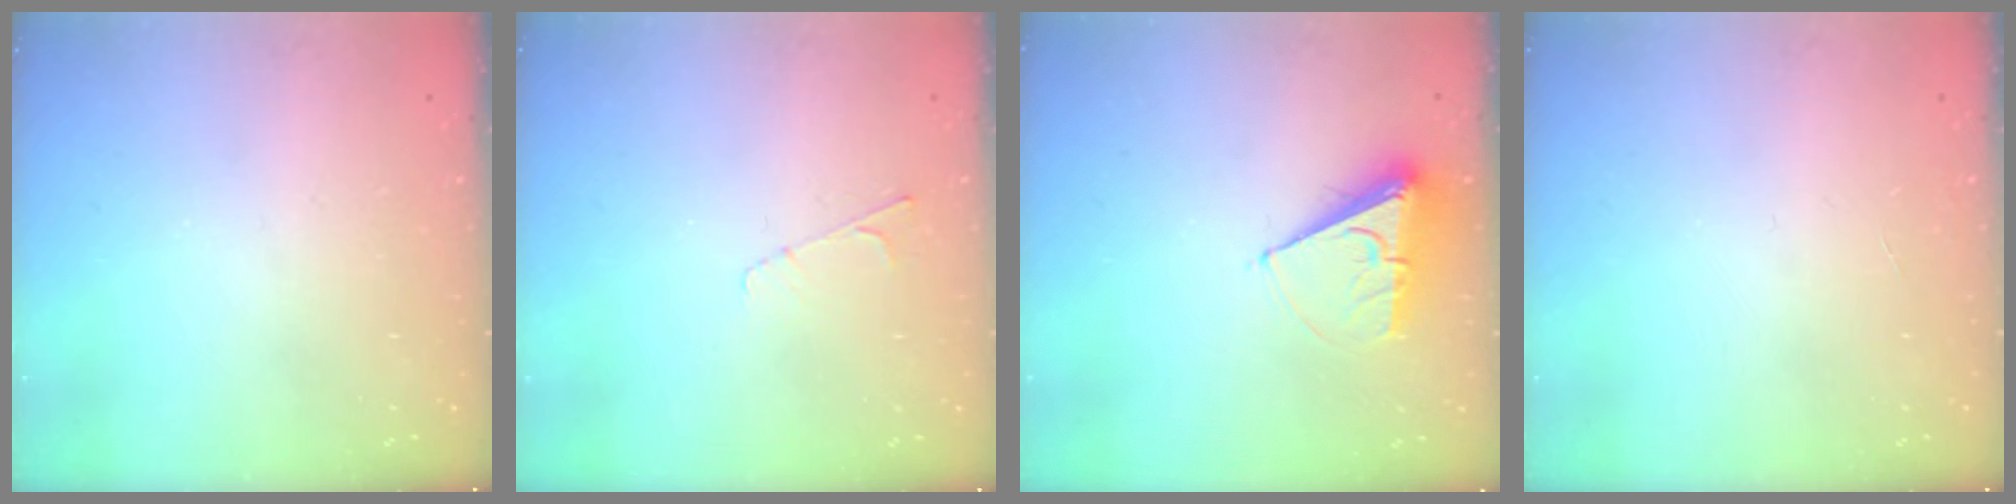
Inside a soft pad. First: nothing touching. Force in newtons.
{"total": 4.0, "press": 4.0, "slide": 0.5}
{"total": 9.0, "press": 9.0, "slide": 0.3}
{"total": 0.0}